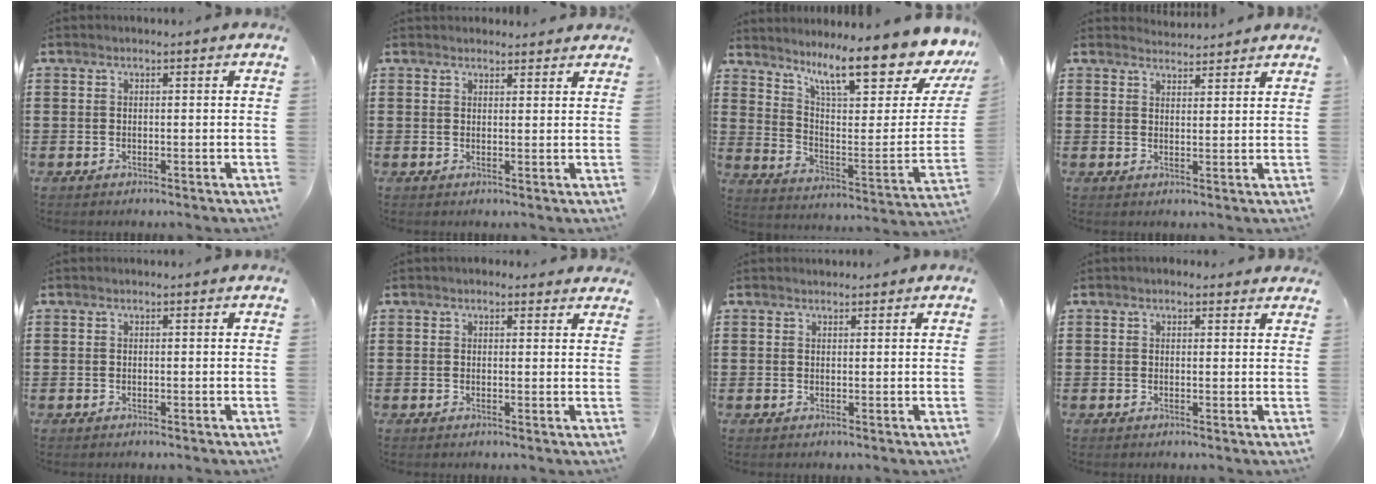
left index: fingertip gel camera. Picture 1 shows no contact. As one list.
[{"total": 2.0, "force": [1.9, 0.6, 0.0], "torque": [-0.003, 0.002, 0.037]}, {"total": 12.4, "force": [9.4, 2.2, 7.8], "torque": [-0.141, -0.067, 0.153]}, {"total": 2.6, "force": [2.6, 0.1, -0.2], "torque": [-0.003, -0.007, 0.050]}, {"total": 0.0}, {"total": 1.5, "force": [1.2, 0.9, 0.3], "torque": [-0.009, 0.007, 0.024]}, {"total": 0.8, "force": [0.7, 0.3, 0.0], "torque": [-0.002, 0.002, 0.015]}, {"total": 1.2, "force": [0.9, 0.7, 0.3], "torque": [-0.008, 0.006, 0.018]}]